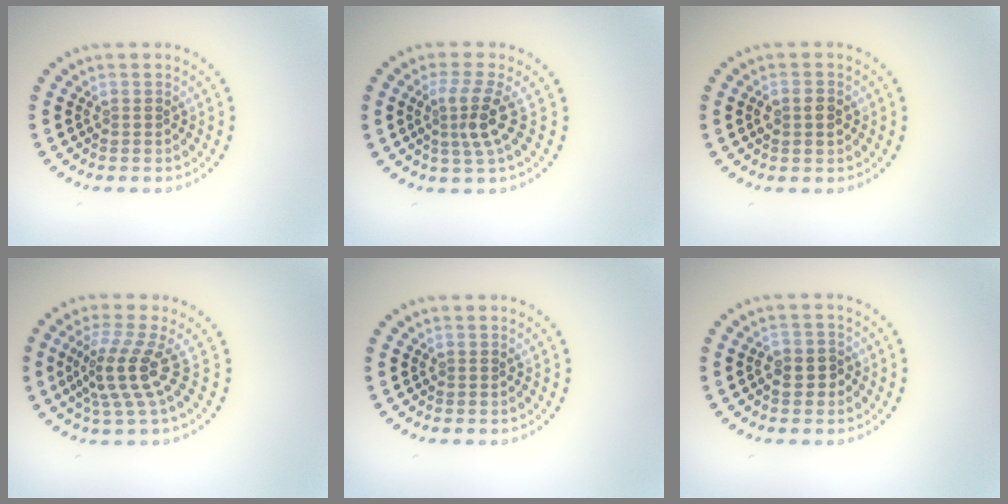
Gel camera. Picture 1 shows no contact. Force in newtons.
{"total": 3.1, "press": 2.3, "slide": 2.1}
{"total": 1.8, "press": 1.8, "slide": 0.1}
{"total": 4.0, "press": 2.6, "slide": 3.0}
{"total": 0.0}
{"total": 2.2, "press": 2.1, "slide": 0.6}